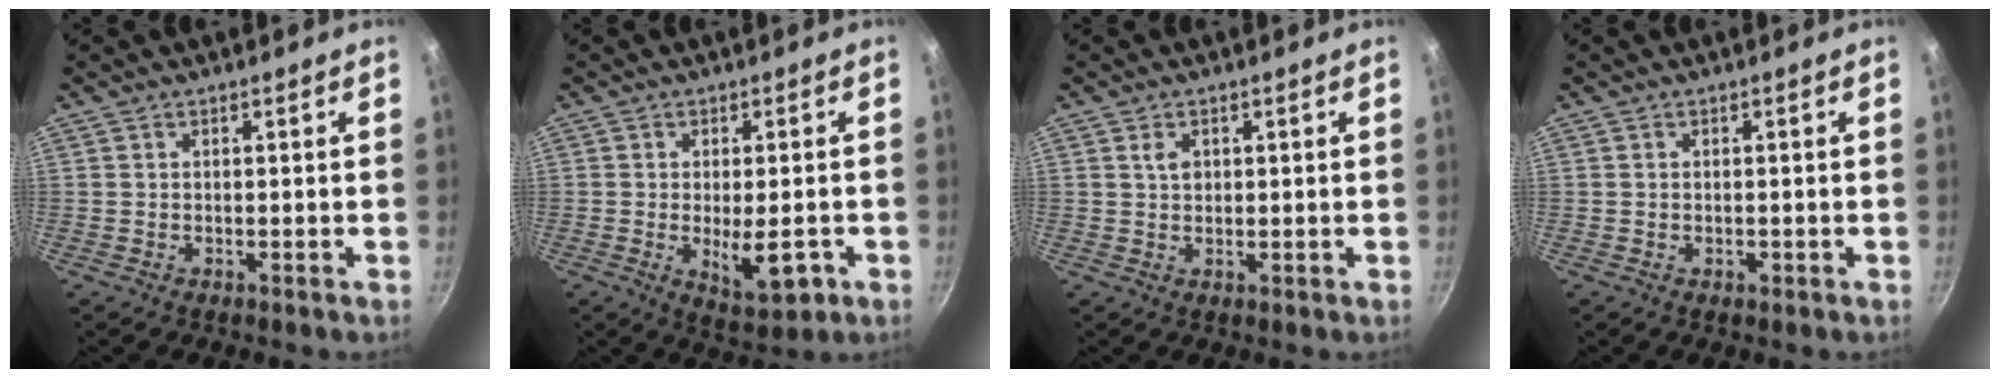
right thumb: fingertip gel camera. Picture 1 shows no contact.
{"total": 8.1, "force": [-2.1, 3.5, 7.1], "torque": [-0.084, -0.002, -0.019]}
{"total": 2.3, "force": [0.8, 1.6, 1.5], "torque": [-0.018, -0.002, 0.013]}
{"total": 0.7, "force": [-0.2, 0.5, 0.5], "torque": [-0.007, 0.001, -0.003]}